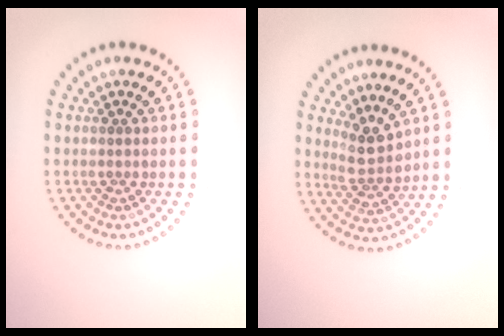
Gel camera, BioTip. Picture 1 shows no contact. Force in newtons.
{"total": 2.7, "press": 2.3, "slide": 1.4}